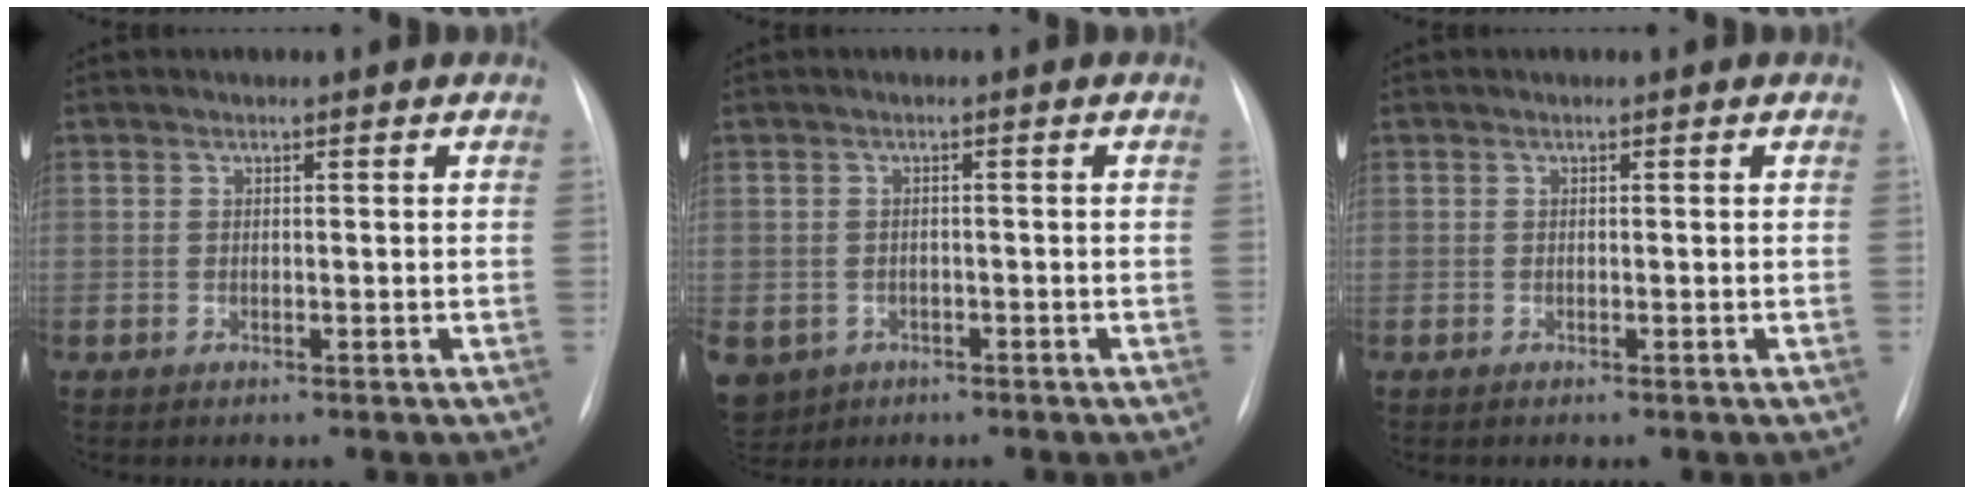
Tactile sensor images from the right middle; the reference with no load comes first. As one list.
[{"total": 7.9, "force": [-3.9, 6.5, 2.3], "torque": [-0.067, 0.003, -0.055]}, {"total": 0.0}]